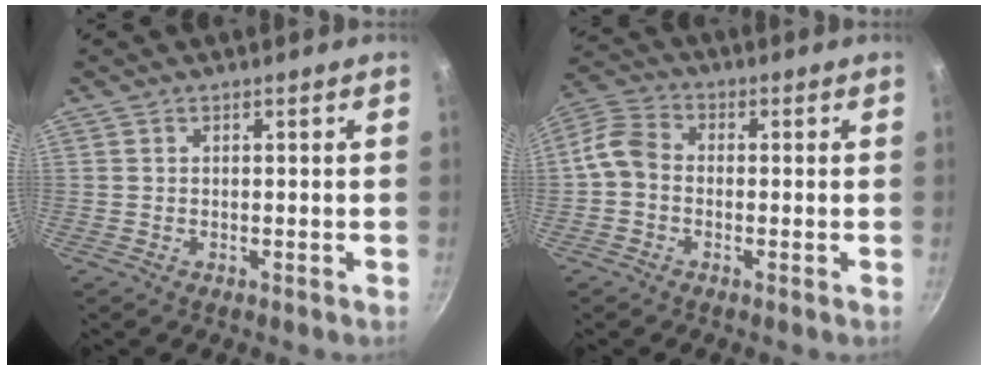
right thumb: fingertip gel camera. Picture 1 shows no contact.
{"total": 6.3, "force": [-1.3, 4.9, 3.8], "torque": [-0.071, 0.026, -0.043]}